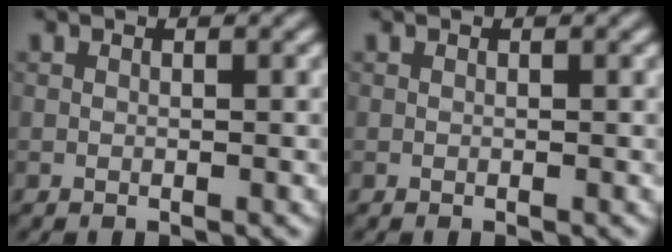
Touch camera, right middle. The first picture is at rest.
{"total": 0.0}